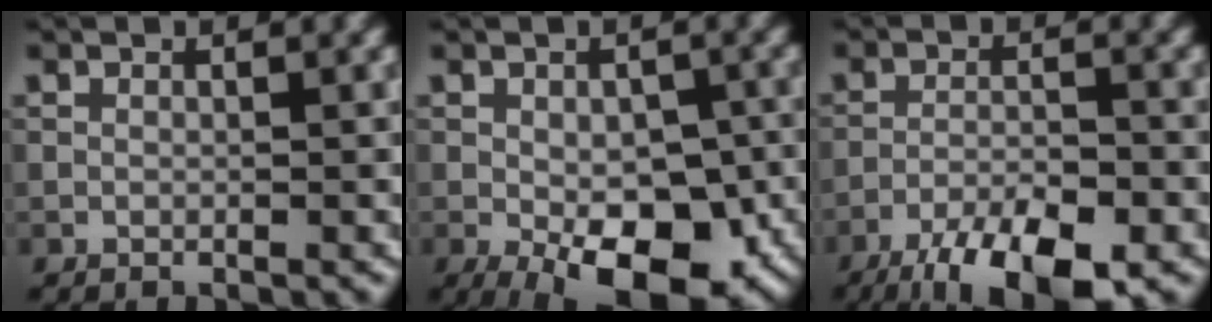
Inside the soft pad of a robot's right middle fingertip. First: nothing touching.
{"total": 10.6, "force": [-4.2, 5.2, 8.2], "torque": [-0.112, -0.024, -0.055]}
{"total": 9.0, "force": [-6.4, 2.5, 5.8], "torque": [-0.099, -0.024, -0.108]}